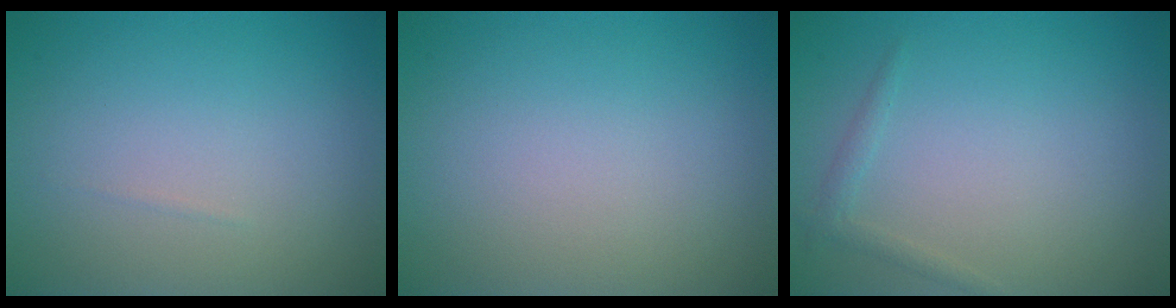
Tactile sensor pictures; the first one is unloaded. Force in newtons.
{"total": 0.0}
{"total": 1.1, "press": 1.1, "slide": 0.0}